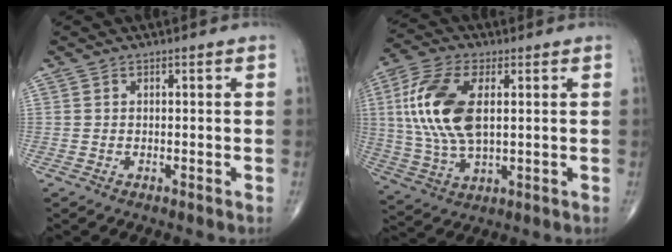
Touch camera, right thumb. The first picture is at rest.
{"total": 15.7, "force": [2.7, 7.8, 13.3], "torque": [-0.289, 0.000, 0.054]}